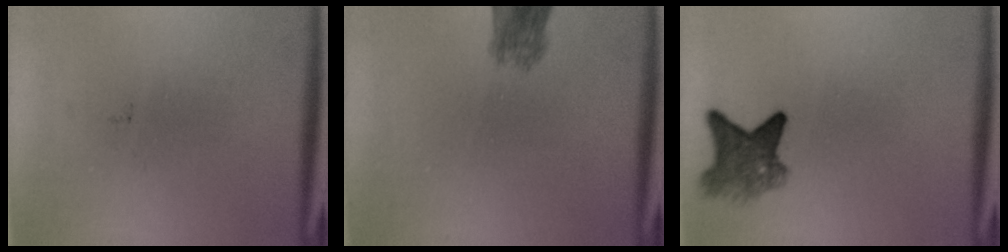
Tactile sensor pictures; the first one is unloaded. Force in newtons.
{"total": 3.4}
{"total": 5.2}